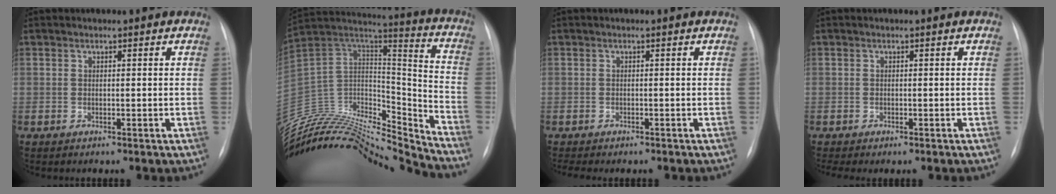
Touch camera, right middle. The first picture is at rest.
{"total": 29.1, "force": [-27.7, 3.6, 8.2], "torque": [-0.177, 0.017, -0.449]}
{"total": 3.6, "force": [-3.0, 1.2, 1.6], "torque": [-0.019, -0.004, -0.034]}
{"total": 1.5, "force": [-1.2, 0.6, 0.7], "torque": [-0.007, -0.001, -0.013]}